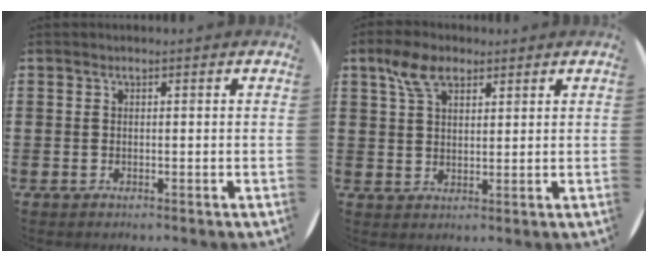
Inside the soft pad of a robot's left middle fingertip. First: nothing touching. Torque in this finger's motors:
{"motor_torque": [0.94, -0.75, 0.05, 0.02]}